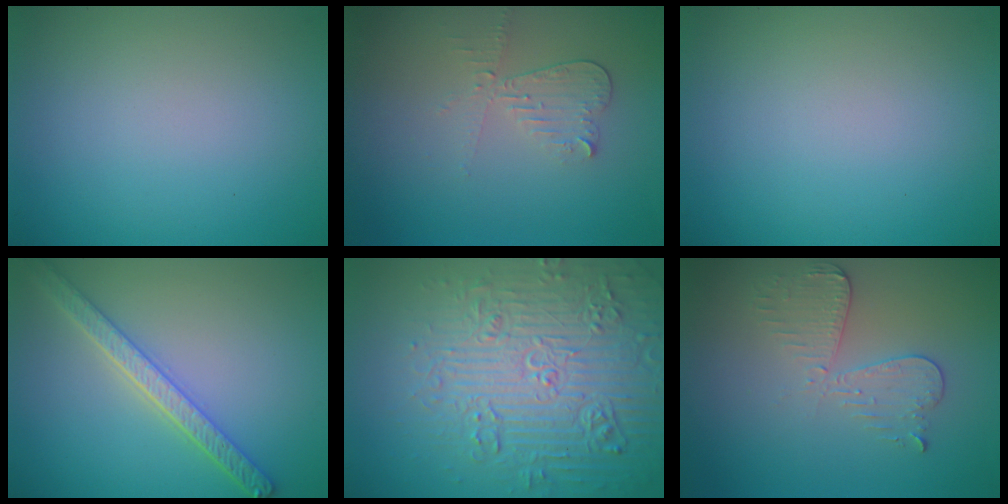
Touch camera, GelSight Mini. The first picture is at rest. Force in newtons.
{"total": 2.0, "press": 1.9, "slide": 0.7}
{"total": 0.0}
{"total": 4.3, "press": 3.9, "slide": 1.9}
{"total": 7.8, "press": 7.6, "slide": 1.9}
{"total": 3.0, "press": 2.7, "slide": 1.2}